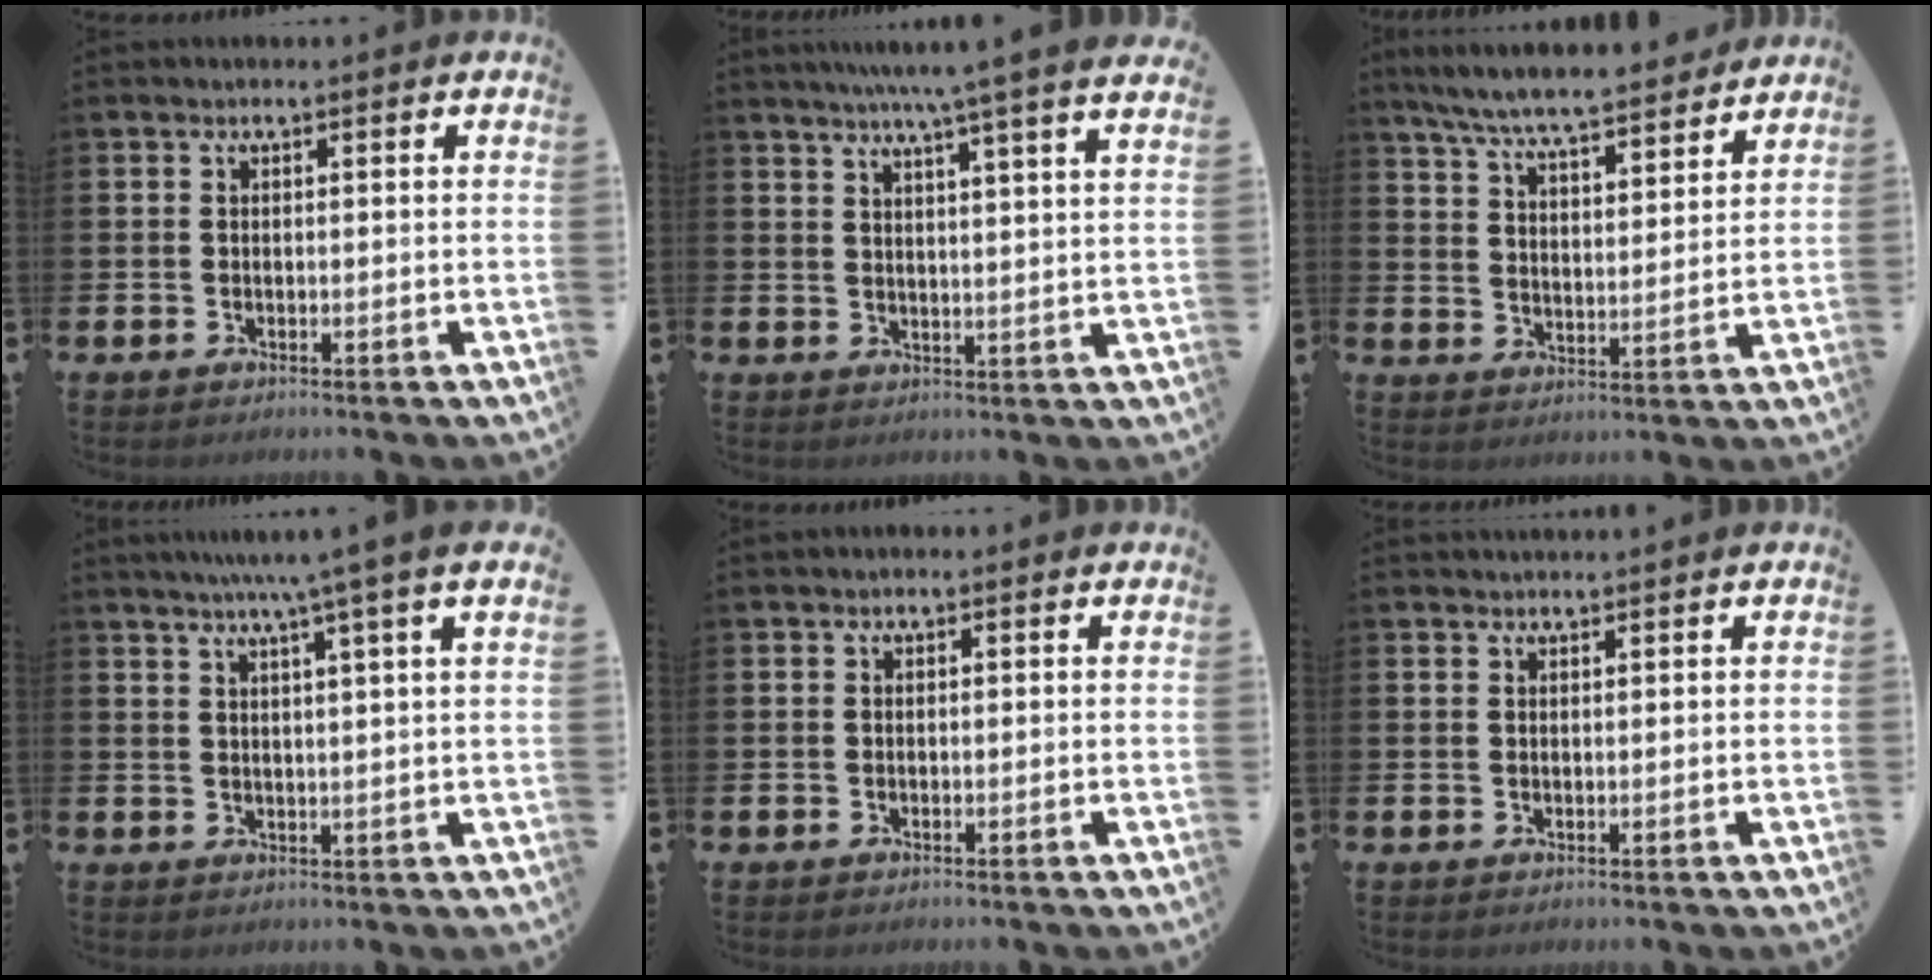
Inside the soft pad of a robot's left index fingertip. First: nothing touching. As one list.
[{"total": 6.1, "force": [5.4, -1.2, 2.5], "torque": [-0.055, -0.029, 0.090]}, {"total": 7.6, "force": [7.3, 0.5, 2.1], "torque": [-0.074, -0.046, 0.130]}, {"total": 5.1, "force": [4.2, -1.1, 2.7], "torque": [-0.052, -0.017, 0.068]}, {"total": 0.0}, {"total": 1.1, "force": [1.1, -0.1, 0.0], "torque": [0.014, -0.008, 0.018]}]